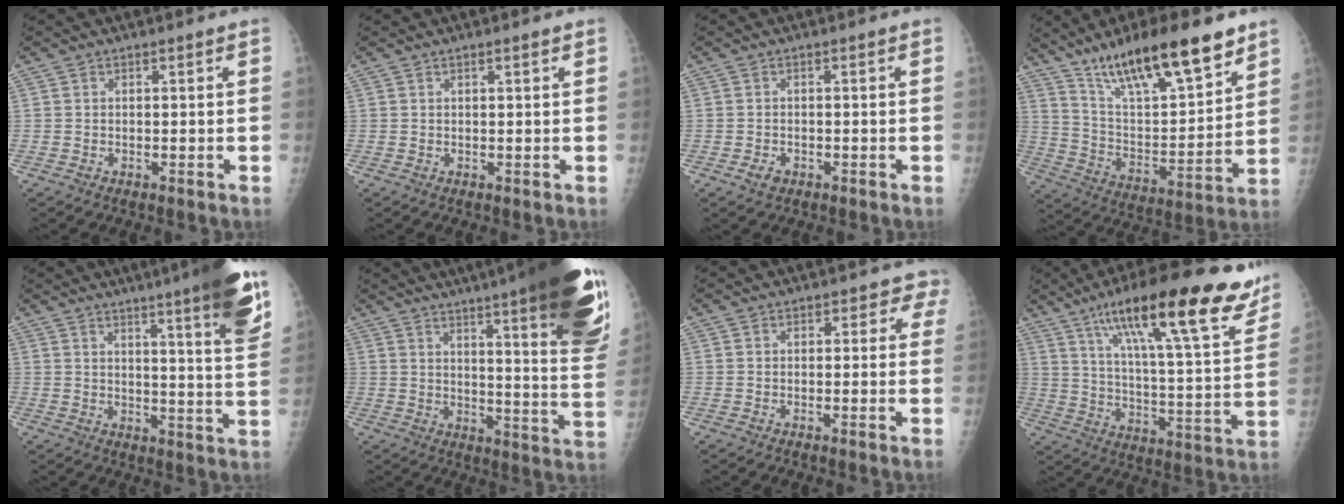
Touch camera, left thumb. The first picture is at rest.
{"total": 0.9, "force": [0.5, 0.1, 0.8], "torque": [-0.012, 0.001, 0.008]}
{"total": 1.7, "force": [-1.0, 1.2, 0.7], "torque": [-0.010, 0.002, -0.015]}
{"total": 22.3, "force": [15.4, 5.9, 15.0], "torque": [-0.226, -0.059, 0.267]}
{"total": 14.9, "force": [8.8, 1.2, 11.9], "torque": [-0.147, -0.043, 0.110]}
{"total": 27.9, "force": [17.4, 4.2, 21.4], "torque": [-0.229, -0.068, 0.226]}
{"total": 2.4, "force": [1.1, 1.7, 1.2], "torque": [0.020, 0.001, -0.001]}
{"total": 26.0, "force": [16.4, 5.6, 19.4], "torque": [-0.279, -0.043, 0.255]}